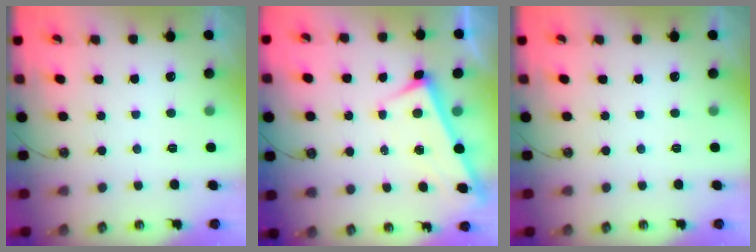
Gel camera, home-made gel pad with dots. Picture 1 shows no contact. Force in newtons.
{"total": 2.9, "press": 2.9, "slide": 0.2}
{"total": 0.0}